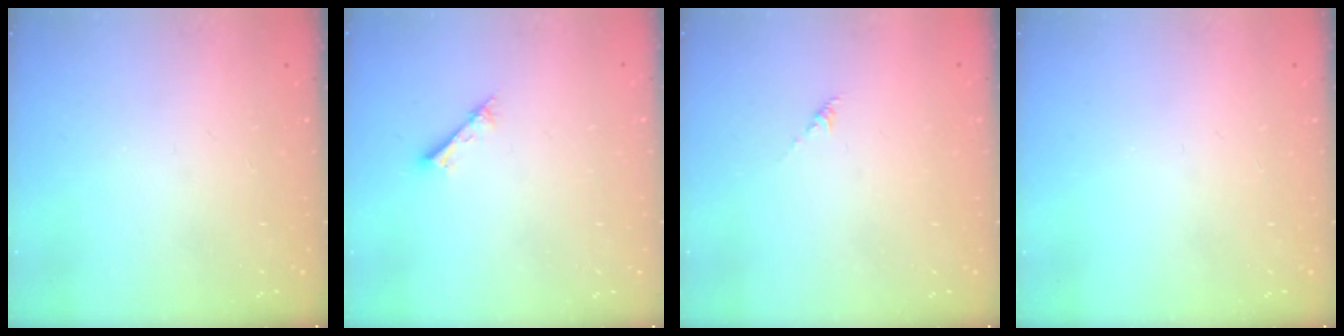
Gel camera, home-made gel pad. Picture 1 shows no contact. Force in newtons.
{"total": 1.2, "press": 1.2, "slide": 0.1}
{"total": 0.0}
{"total": 0.0}